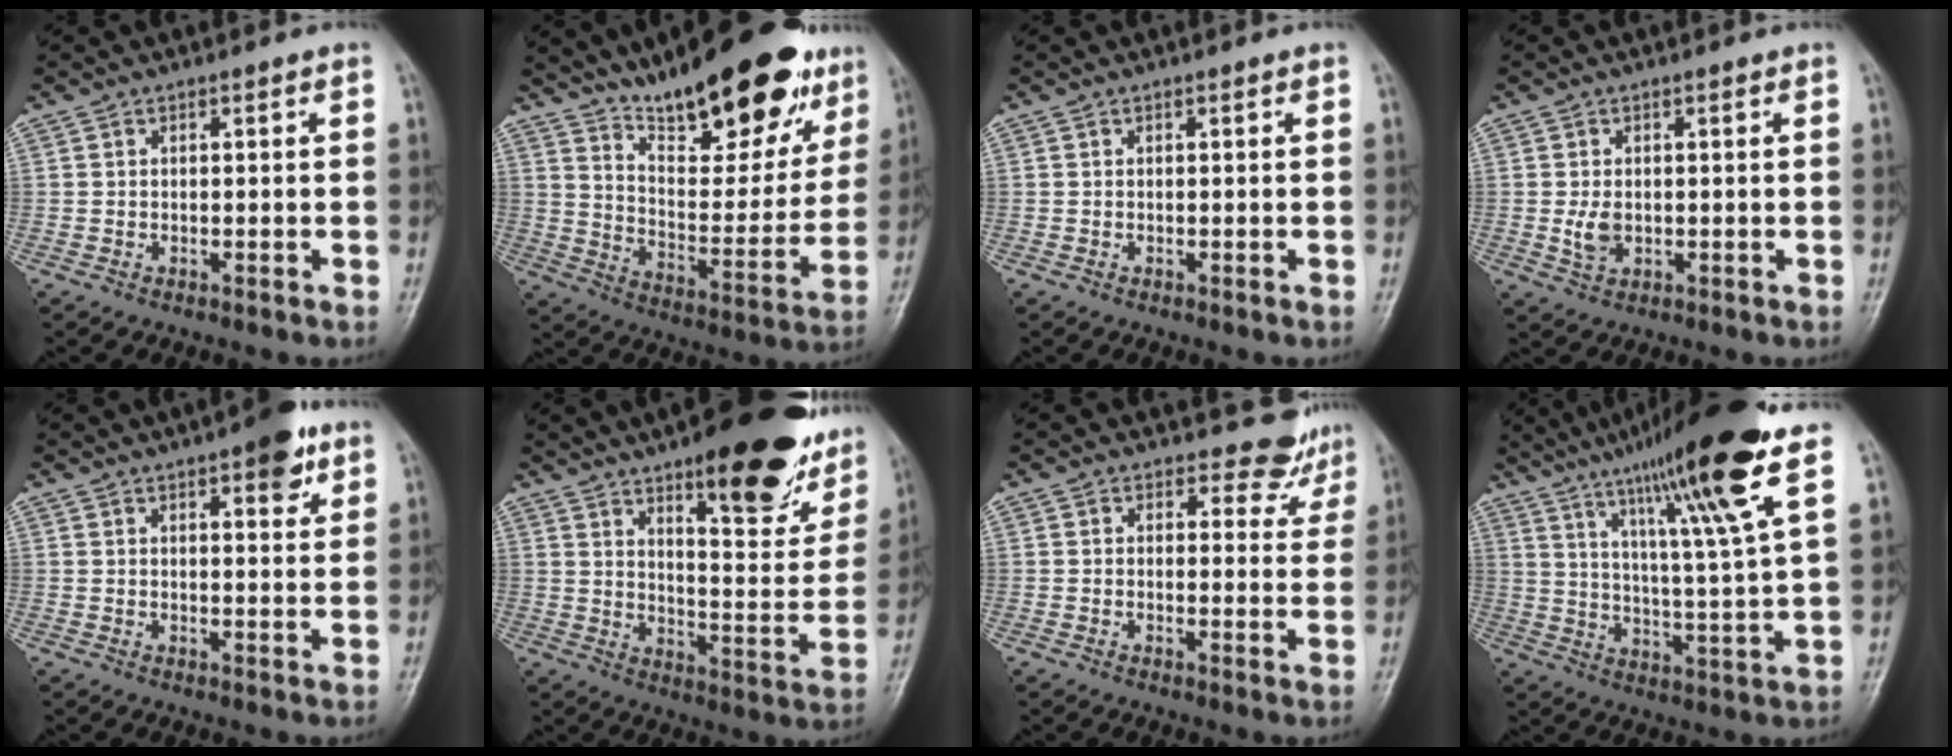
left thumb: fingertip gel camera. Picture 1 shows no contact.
{"total": 23.6, "force": [16.5, 7.7, 15.0], "torque": [-0.177, -0.081, 0.263]}
{"total": 0.0}
{"total": 3.1, "force": [-0.1, 2.2, 2.2], "torque": [-0.041, -0.006, 0.003]}
{"total": 6.7, "force": [3.8, 2.4, 4.9], "torque": [-0.048, -0.014, 0.045]}
{"total": 24.2, "force": [14.9, 8.0, 17.3], "torque": [-0.185, -0.063, 0.210]}
{"total": 5.8, "force": [5.0, 2.9, 0.1], "torque": [0.030, -0.036, 0.044]}
{"total": 19.8, "force": [11.7, 0.6, 15.9], "torque": [-0.249, -0.044, 0.187]}